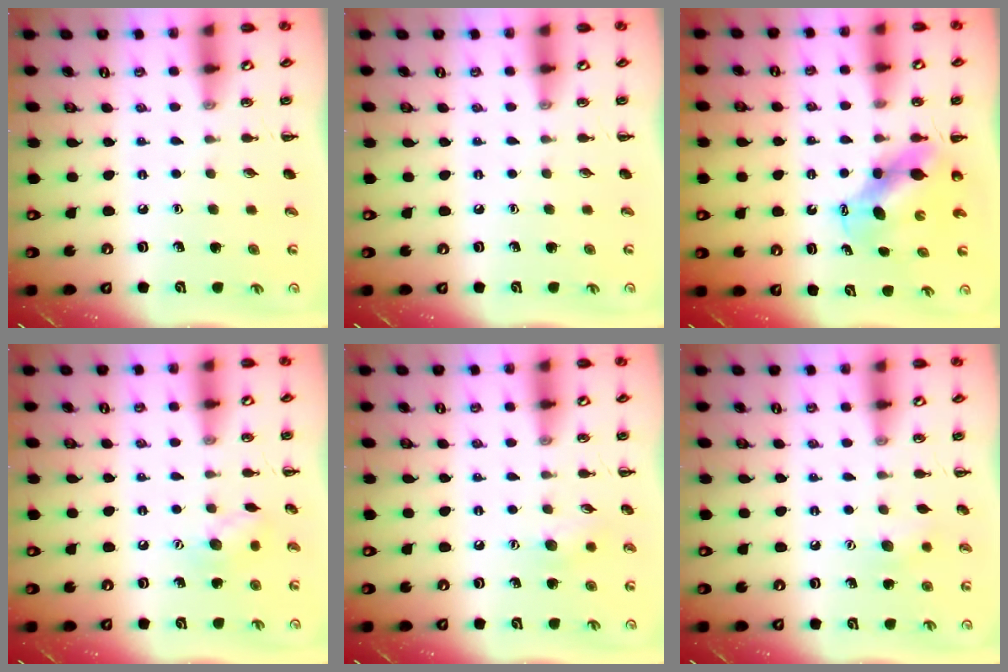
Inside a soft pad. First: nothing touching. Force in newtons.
{"total": 0.0}
{"total": 7.4, "press": 7.3, "slide": 1.4}
{"total": 7.9, "press": 7.9, "slide": 0.4}
{"total": 6.3, "press": 6.2, "slide": 1.2}
{"total": 7.7, "press": 7.5, "slide": 1.6}